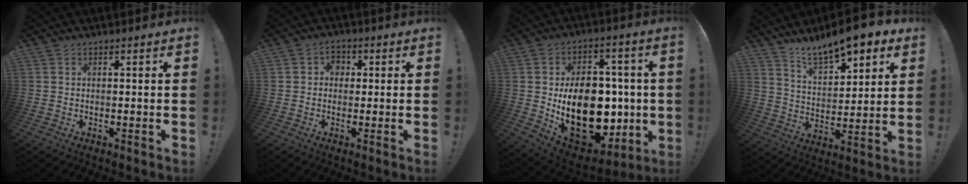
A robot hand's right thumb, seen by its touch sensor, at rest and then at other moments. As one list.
[{"total": 4.0, "force": [0.0, 3.7, 1.5], "torque": [-0.022, 0.006, 0.000]}, {"total": 25.4, "force": [-1.1, 17.1, 18.8], "torque": [-0.313, -0.009, 0.014]}, {"total": 12.6, "force": [10.7, 4.2, 5.2], "torque": [-0.092, -0.083, 0.190]}]